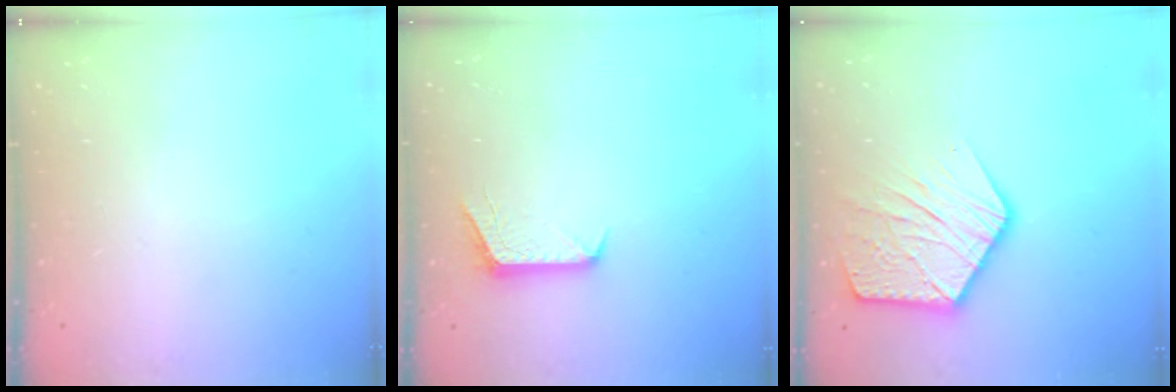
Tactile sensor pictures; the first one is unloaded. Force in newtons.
{"total": 6.4, "press": 6.4, "slide": 0.5}
{"total": 15.2, "press": 15.2, "slide": 1.1}